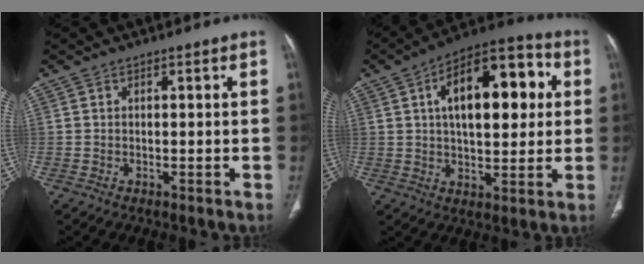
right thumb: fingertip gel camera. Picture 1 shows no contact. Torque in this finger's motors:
{"motor_torque": [-1.15, 2.15, 1.04, 0.76, 0.50]}